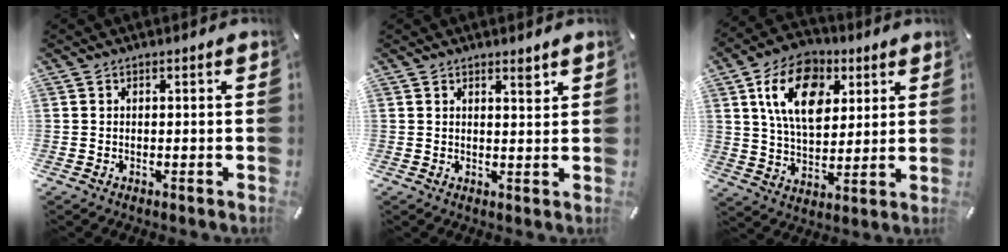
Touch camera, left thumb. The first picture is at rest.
{"total": 2.4, "force": [1.9, 0.4, 1.4], "torque": [-0.014, -0.014, 0.031]}
{"total": 15.2, "force": [6.0, 10.1, 9.7], "torque": [-0.163, -0.002, 0.107]}